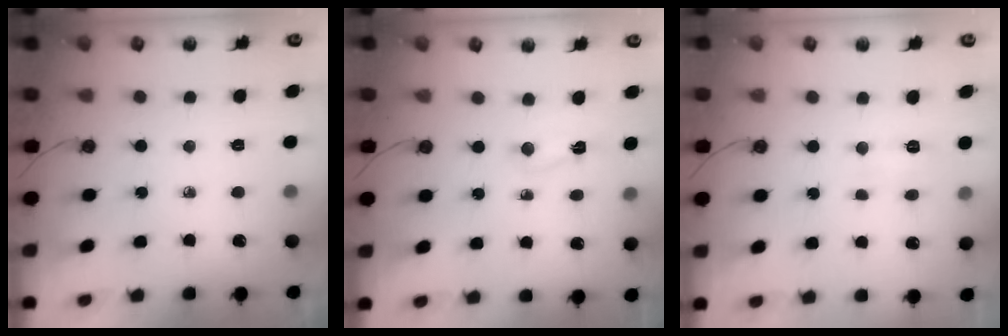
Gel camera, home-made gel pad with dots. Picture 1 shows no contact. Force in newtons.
{"total": 2.0, "press": 2.0, "slide": 0.4}
{"total": 4.4, "press": 4.4, "slide": 0.5}